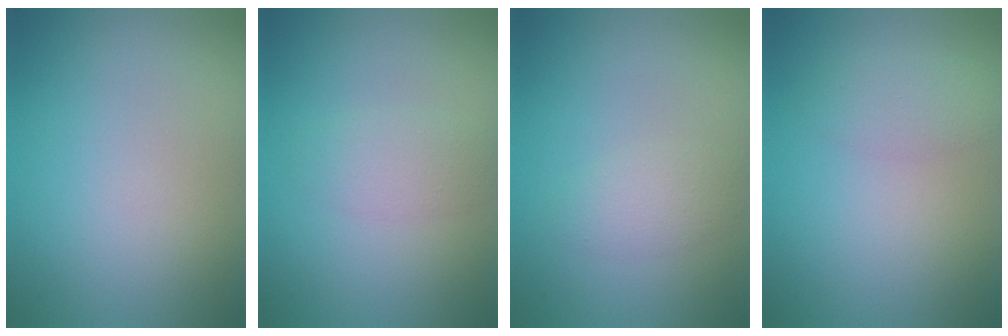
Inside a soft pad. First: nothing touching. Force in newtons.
{"total": 1.9, "press": 1.9, "slide": 0.1}
{"total": 1.8, "press": 1.8, "slide": 0.1}
{"total": 1.8, "press": 1.8, "slide": 0.1}